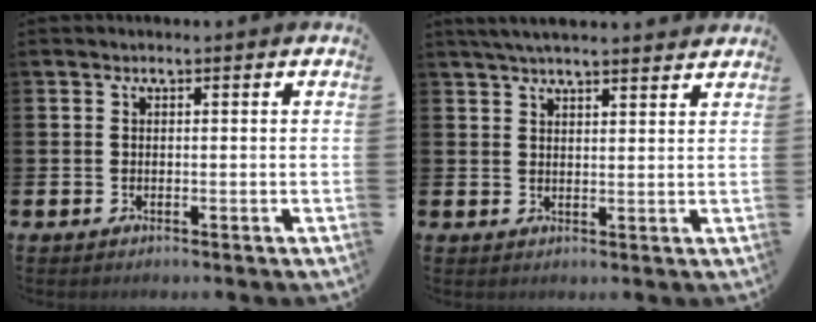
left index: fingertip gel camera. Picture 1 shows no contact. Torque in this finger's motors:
{"motor_torque": [0.95, -1.18, 0.26, 0.13]}